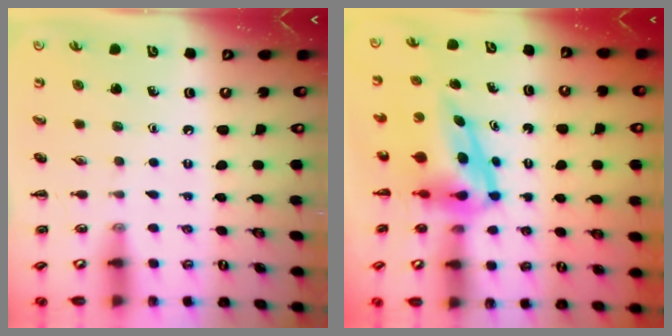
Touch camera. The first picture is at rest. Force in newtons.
{"total": 7.7, "press": 7.4, "slide": 2.0}